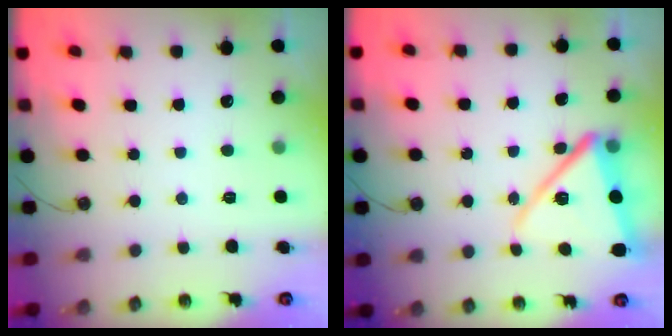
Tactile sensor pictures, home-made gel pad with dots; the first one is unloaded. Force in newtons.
{"total": 14.3, "press": 14.2, "slide": 1.3}